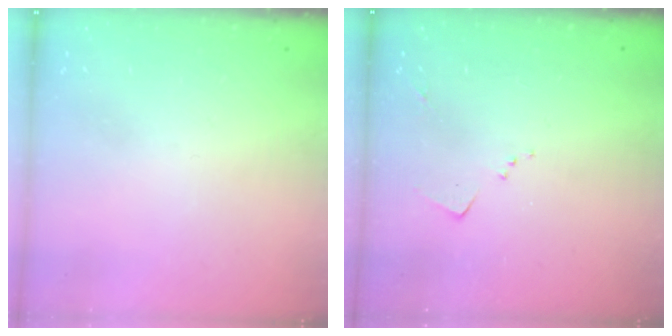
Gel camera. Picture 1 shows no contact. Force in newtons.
{"total": 6.3, "press": 6.2, "slide": 0.9}